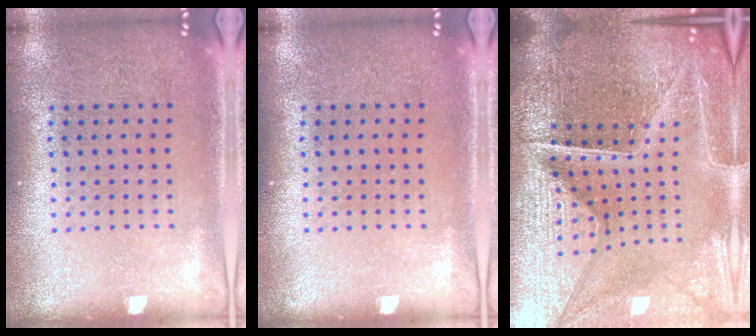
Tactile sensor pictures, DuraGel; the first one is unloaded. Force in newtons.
{"total": 0.0}
{"total": 6.8, "press": 6.0, "slide": 3.1}